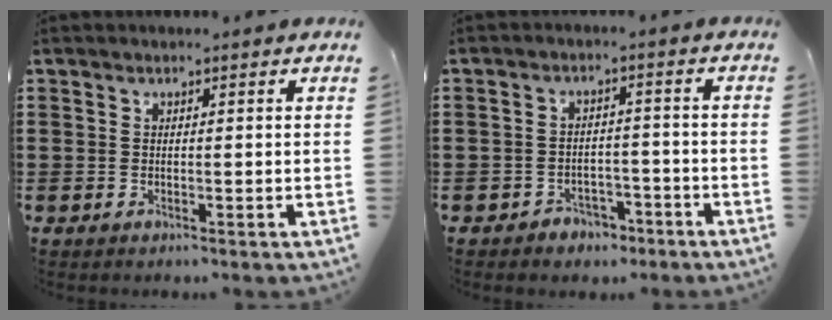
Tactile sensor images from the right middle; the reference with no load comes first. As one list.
[{"total": 2.9, "force": [-2.6, 1.3, 0.1], "torque": [-0.010, 0.004, -0.057]}]